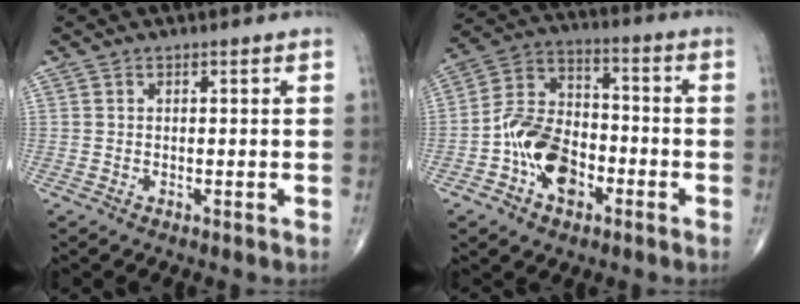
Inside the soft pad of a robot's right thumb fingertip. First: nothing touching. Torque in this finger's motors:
{"motor_torque": [3.01, 1.99, 0.67, -0.84, 0.13]}